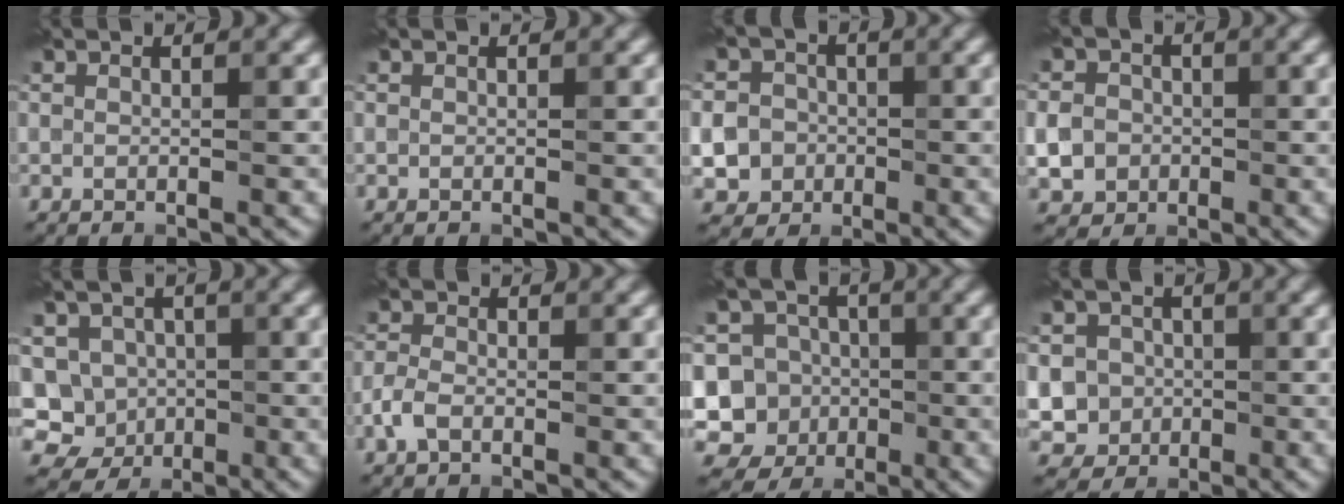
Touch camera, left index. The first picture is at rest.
{"total": 0.0}
{"total": 8.8, "force": [-2.3, 8.2, 2.4], "torque": [-0.047, -0.010, -0.074]}
{"total": 4.6, "force": [-0.8, 4.2, 1.6], "torque": [-0.018, 0.003, -0.033]}
{"total": 6.3, "force": [-0.7, 6.0, 1.7], "torque": [-0.022, 0.016, -0.040]}
{"total": 1.9, "force": [-0.9, 1.1, 1.2], "torque": [-0.027, 0.003, -0.024]}
{"total": 10.7, "force": [-2.7, 10.0, 2.5], "torque": [-0.056, 0.013, -0.065]}
{"total": 6.6, "force": [-0.5, 6.3, 1.8], "torque": [-0.031, 0.019, -0.028]}